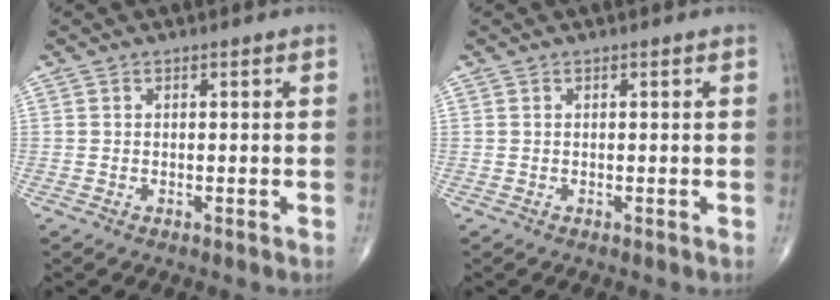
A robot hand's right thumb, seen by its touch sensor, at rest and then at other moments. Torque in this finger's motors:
{"motor_torque": [0.05, -0.08, 0.08, 0.04, 0.00]}